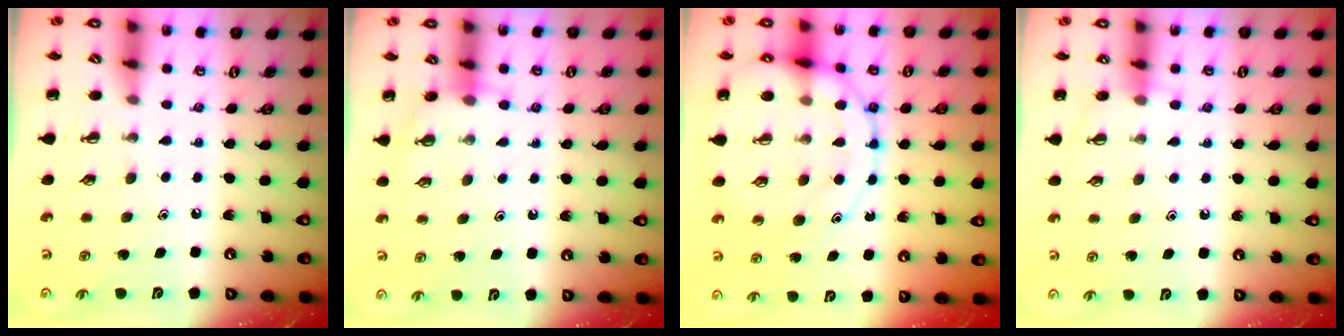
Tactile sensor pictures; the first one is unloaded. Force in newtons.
{"total": 5.9, "press": 5.8, "slide": 1.4}
{"total": 17.9, "press": 17.8, "slide": 2.2}
{"total": 6.0, "press": 5.6, "slide": 2.0}